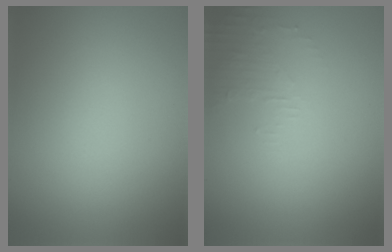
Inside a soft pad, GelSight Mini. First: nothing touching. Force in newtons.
{"total": 1.6, "press": 1.5, "slide": 0.4}